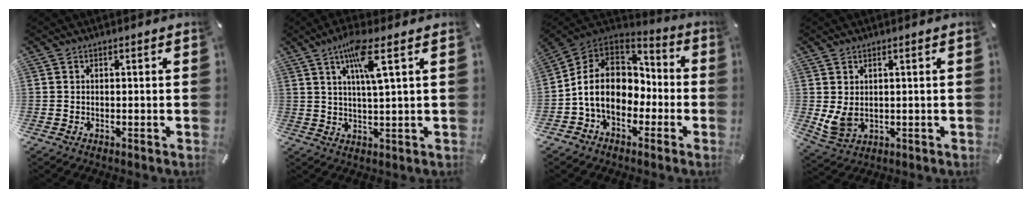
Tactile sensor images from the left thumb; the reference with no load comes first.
{"total": 8.7, "force": [3.9, 0.8, 7.7], "torque": [-0.151, 0.001, 0.063]}
{"total": 13.0, "force": [-2.6, 10.5, 7.1], "torque": [-0.159, 0.020, -0.048]}
{"total": 4.9, "force": [1.4, 3.6, 3.1], "torque": [-0.081, -0.007, 0.026]}